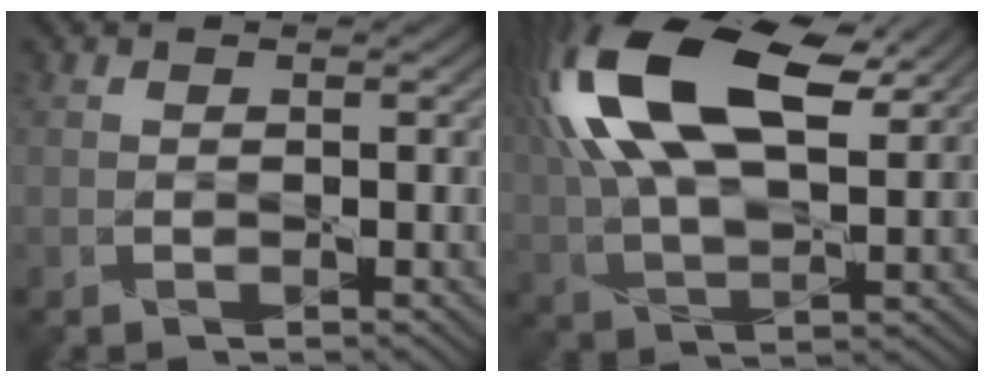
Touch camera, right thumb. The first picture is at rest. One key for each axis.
{"total": 19.1, "fx": 7.4, "fy": 8.8, "fz": 15.2, "tx": -0.331, "ty": 0.051, "tz": 0.110}